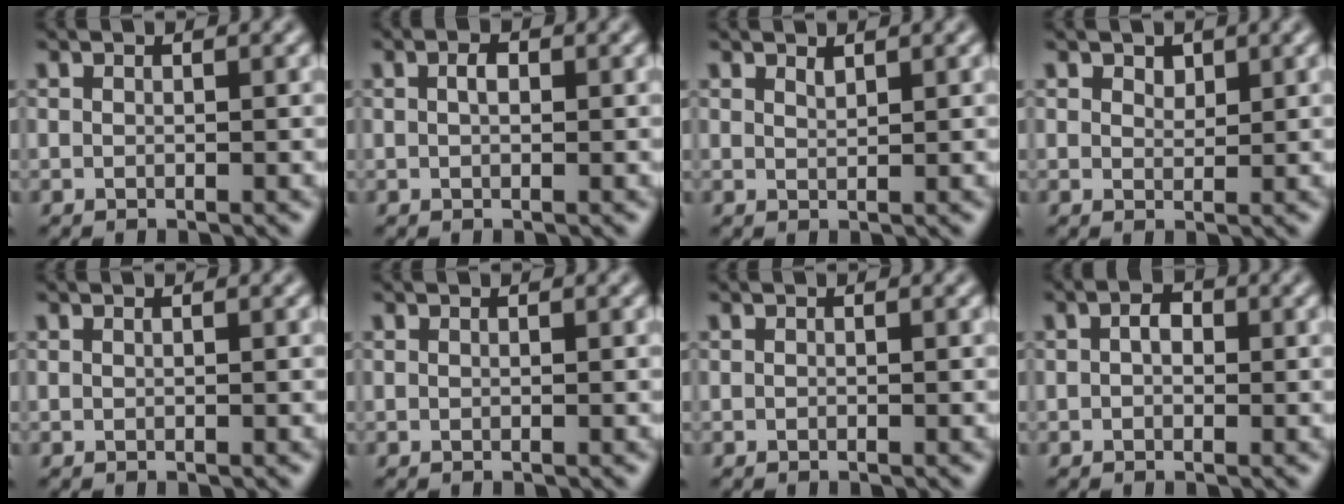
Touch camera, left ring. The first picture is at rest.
{"total": 1.2, "force": [0.3, 0.6, 1.0], "torque": [-0.018, 0.003, 0.004]}
{"total": 0.8, "force": [0.8, 0.1, 0.3], "torque": [-0.005, -0.002, 0.016]}
{"total": 1.2, "force": [0.8, 0.7, 0.4], "torque": [-0.008, -0.002, 0.015]}
{"total": 0.0}
{"total": 0.0}
{"total": 0.0}
{"total": 1.8, "force": [0.3, 1.2, 1.3], "torque": [-0.016, 0.000, -0.002]}